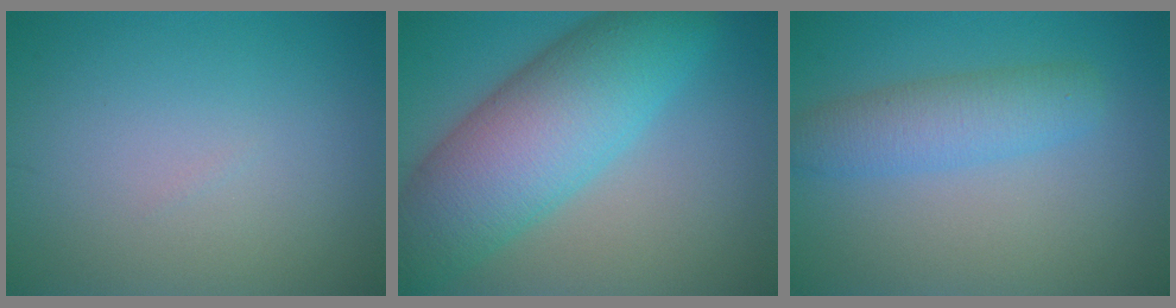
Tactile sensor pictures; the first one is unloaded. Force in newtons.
{"total": 10.7, "press": 10.7, "slide": 0.2}
{"total": 3.8, "press": 3.8, "slide": 0.2}